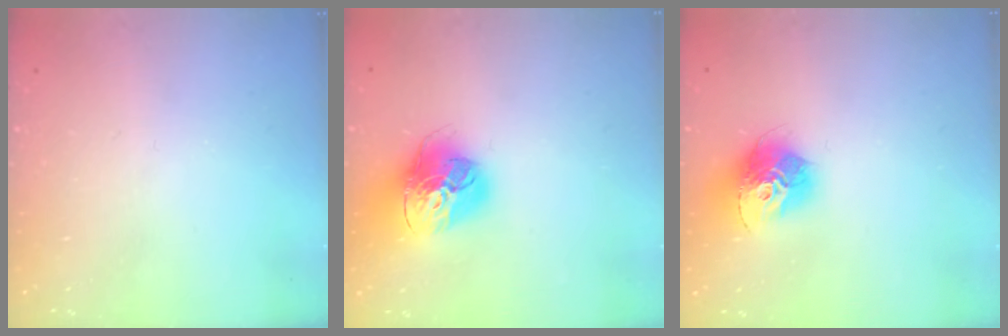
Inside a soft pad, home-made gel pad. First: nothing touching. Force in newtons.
{"total": 18.4, "press": 18.3, "slide": 1.8}
{"total": 14.4, "press": 14.3, "slide": 1.3}